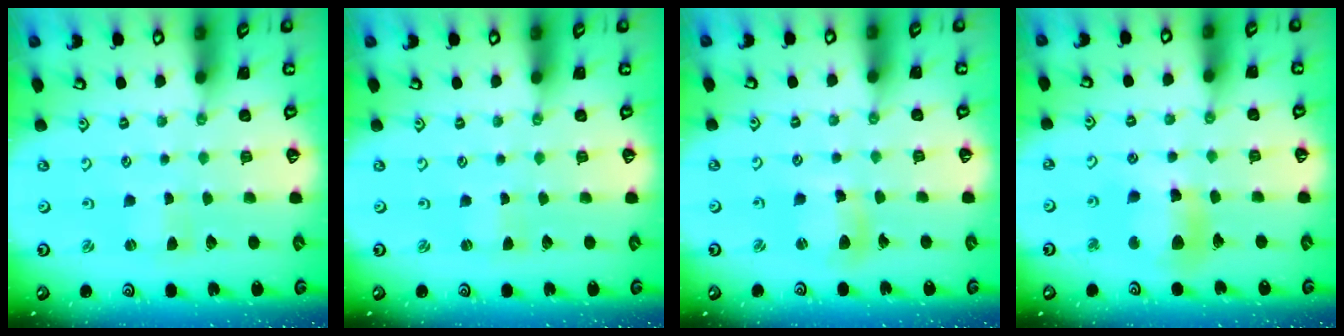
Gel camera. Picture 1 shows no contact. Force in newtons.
{"total": 0.0}
{"total": 8.0, "press": 7.9, "slide": 1.3}
{"total": 12.3, "press": 12.0, "slide": 2.6}